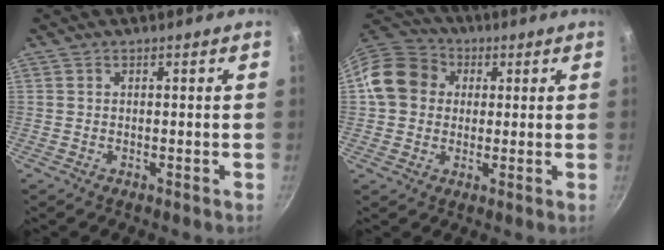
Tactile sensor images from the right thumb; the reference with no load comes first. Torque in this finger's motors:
{"motor_torque": [0.69, 1.80, 0.51, -0.41, 0.22]}